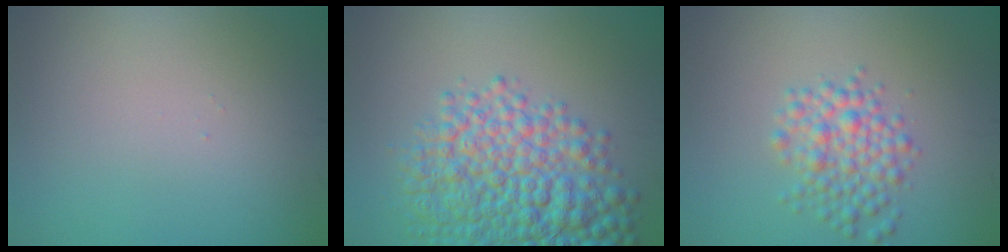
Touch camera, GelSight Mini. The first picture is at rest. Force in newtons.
{"total": 9.3, "press": 9.3, "slide": 0.3}
{"total": 3.7, "press": 3.7, "slide": 0.1}